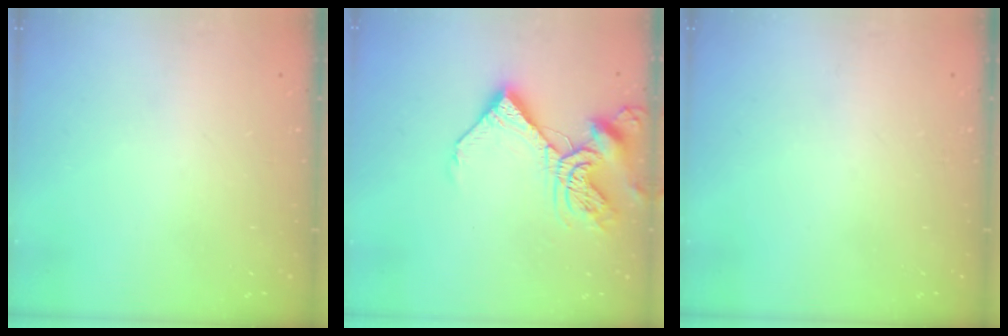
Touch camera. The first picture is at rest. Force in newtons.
{"total": 11.3, "press": 11.2, "slide": 1.5}
{"total": 0.0}